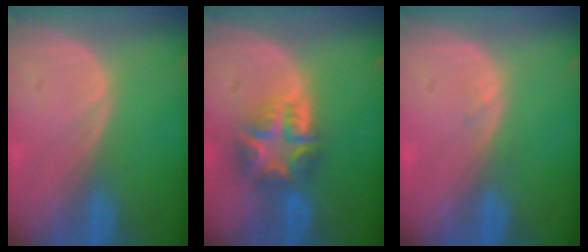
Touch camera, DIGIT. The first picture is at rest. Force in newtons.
{"total": 7.7, "press": 6.7, "slide": 3.7}
{"total": 0.7, "press": 0.6, "slide": 0.3}